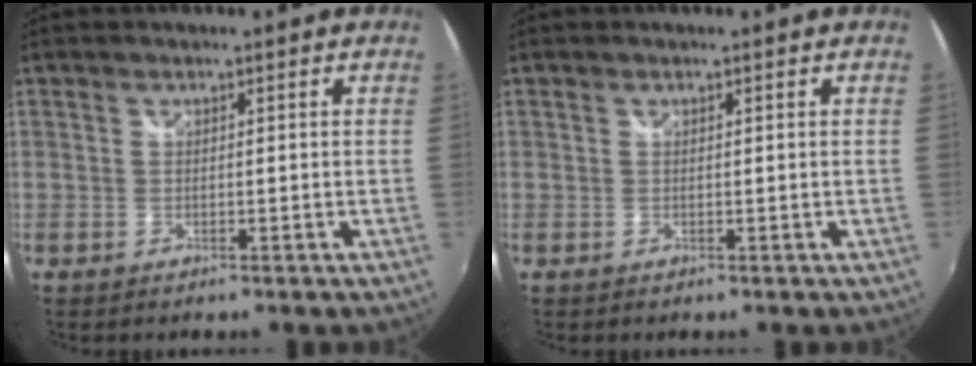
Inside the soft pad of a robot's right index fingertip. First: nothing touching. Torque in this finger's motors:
{"motor_torque": [0.02, 0.01, -0.02, 0.01]}